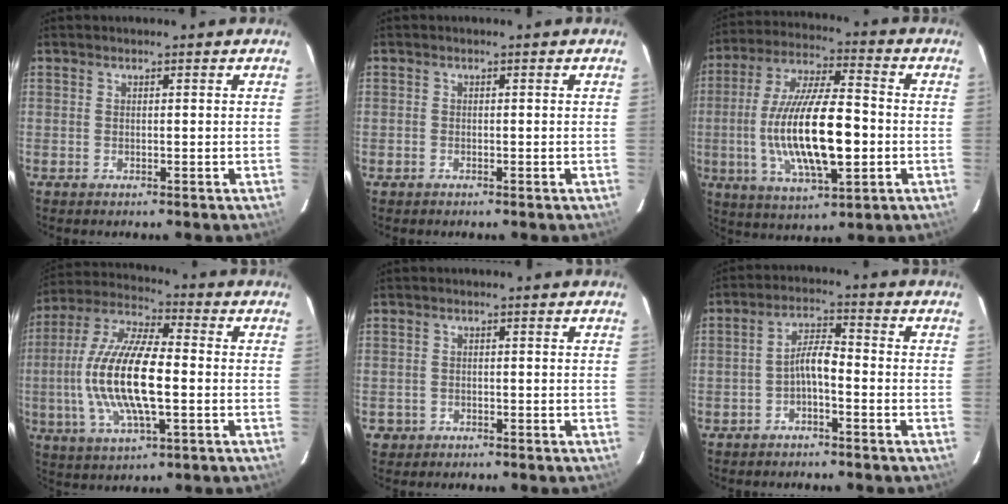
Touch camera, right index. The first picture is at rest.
{"total": 0.9, "force": [-0.6, 0.7, 0.0], "torque": [-0.003, 0.002, -0.010]}
{"total": 19.5, "force": [-3.0, 5.9, 18.4], "torque": [-0.357, -0.010, -0.048]}
{"total": 17.4, "force": [-2.0, 5.7, 16.4], "torque": [-0.328, -0.001, -0.041]}
{"total": 2.0, "force": [-1.0, 1.8, 0.3], "torque": [-0.015, 0.005, -0.011]}
{"total": 4.1, "force": [-2.3, 1.1, 3.3], "torque": [-0.069, 0.014, -0.039]}